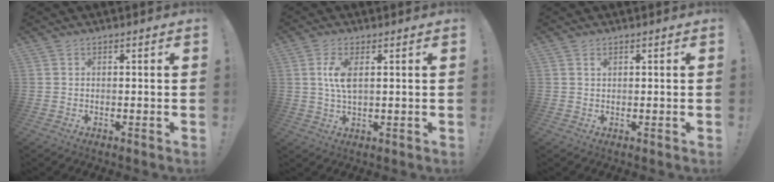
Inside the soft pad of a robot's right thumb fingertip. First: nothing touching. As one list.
[{"total": 6.2, "force": [1.4, 2.5, 5.5], "torque": [-0.112, -0.004, 0.019]}, {"total": 0.8, "force": [0.5, 0.5, 0.4], "torque": [-0.007, 0.000, 0.010]}]